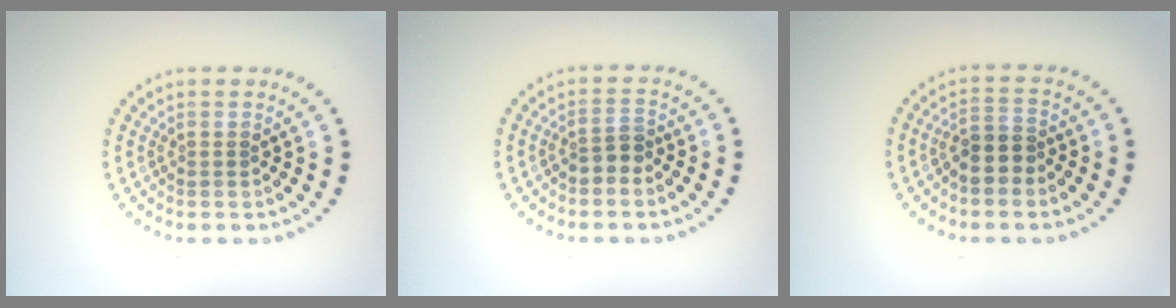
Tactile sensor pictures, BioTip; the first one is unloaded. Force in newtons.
{"total": 1.7, "press": 1.5, "slide": 0.9}
{"total": 2.7, "press": 2.4, "slide": 1.2}